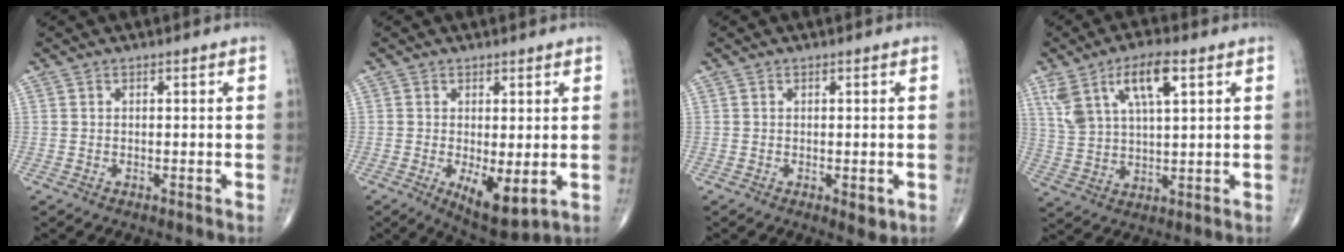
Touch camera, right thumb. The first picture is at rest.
{"total": 7.5, "force": [-1.3, 2.9, 6.8], "torque": [-0.098, -0.023, -0.012]}
{"total": 2.2, "force": [-0.6, 1.0, 1.8], "torque": [-0.016, -0.004, -0.005]}
{"total": 11.4, "force": [5.4, 4.1, 9.1], "torque": [-0.173, -0.007, 0.107]}